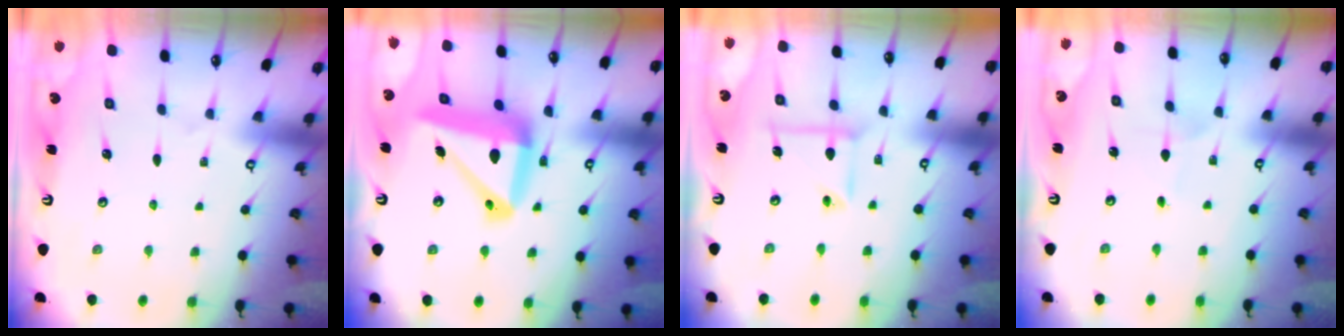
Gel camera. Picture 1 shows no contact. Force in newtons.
{"total": 17.5, "press": 17.3, "slide": 2.3}
{"total": 6.5, "press": 6.4, "slide": 1.5}
{"total": 1.5, "press": 1.5, "slide": 0.1}